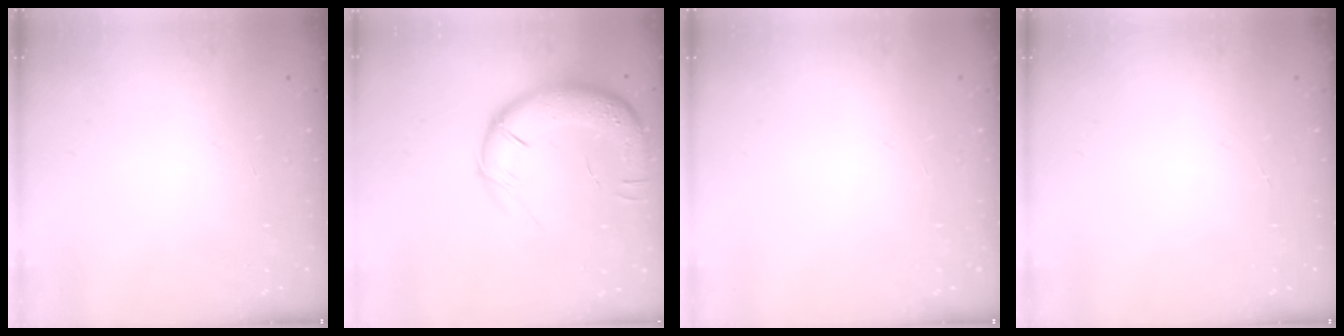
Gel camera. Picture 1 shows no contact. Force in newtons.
{"total": 15.8, "press": 15.3, "slide": 4.0}
{"total": 0.0}
{"total": 0.0}